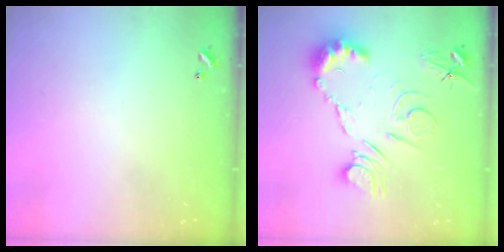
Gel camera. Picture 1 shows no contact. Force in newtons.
{"total": 11.6, "press": 11.6, "slide": 0.5}